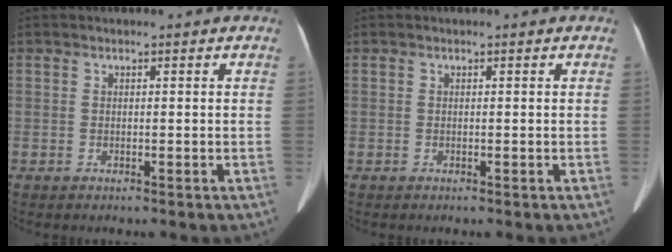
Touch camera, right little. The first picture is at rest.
{"total": 0.0}